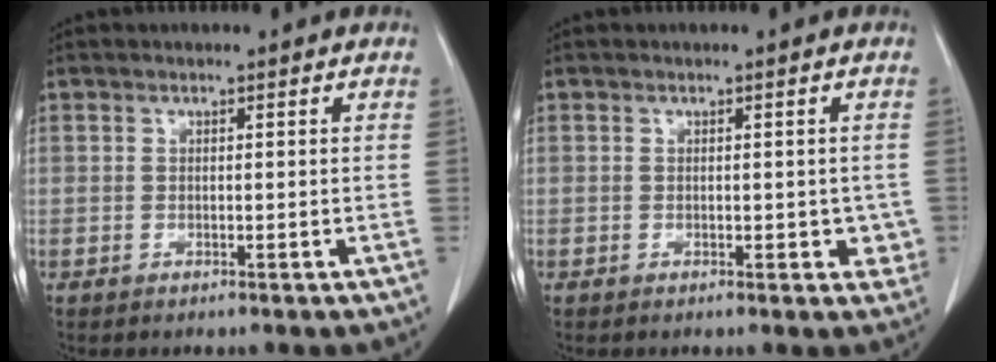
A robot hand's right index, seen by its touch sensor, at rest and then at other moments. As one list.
[{"total": 3.2, "force": [-0.3, 2.0, 2.5], "torque": [-0.012, 0.003, 0.000]}]